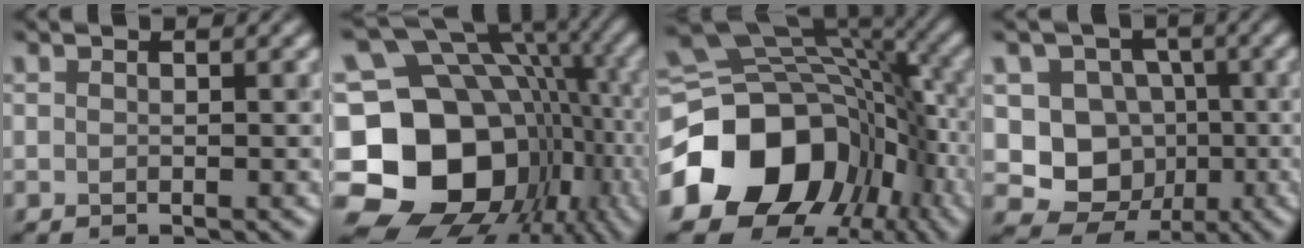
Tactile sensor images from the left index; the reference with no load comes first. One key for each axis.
{"total": 19.9, "fx": -4.7, "fy": 15.3, "fz": 11.8, "tx": -0.221, "ty": -0.010, "tz": -0.069}
{"total": 16.1, "fx": -5.4, "fy": 12.5, "fz": 8.6, "tx": -0.176, "ty": -0.032, "tz": -0.085}
{"total": 6.7, "fx": -0.6, "fy": 6.1, "fz": 2.7, "tx": -0.025, "ty": -0.011, "tz": -0.033}